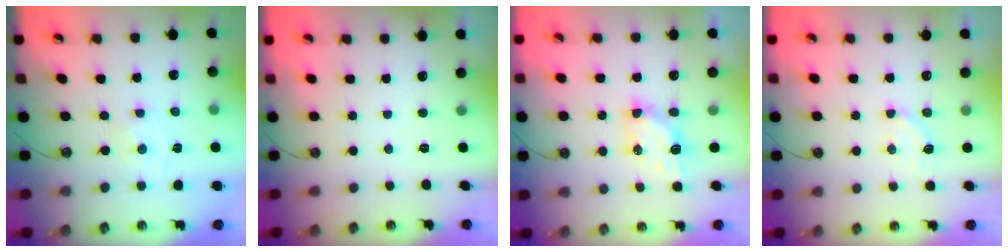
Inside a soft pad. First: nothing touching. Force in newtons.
{"total": 0.0}
{"total": 5.5, "press": 5.5, "slide": 0.1}
{"total": 3.6, "press": 3.6, "slide": 0.8}